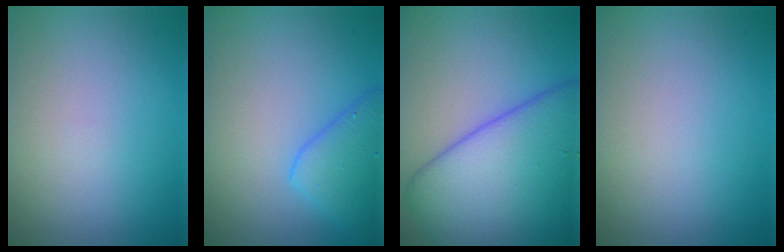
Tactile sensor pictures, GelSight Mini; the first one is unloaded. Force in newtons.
{"total": 2.9, "press": 2.9, "slide": 0.0}
{"total": 11.1, "press": 11.1, "slide": 0.5}
{"total": 0.0}